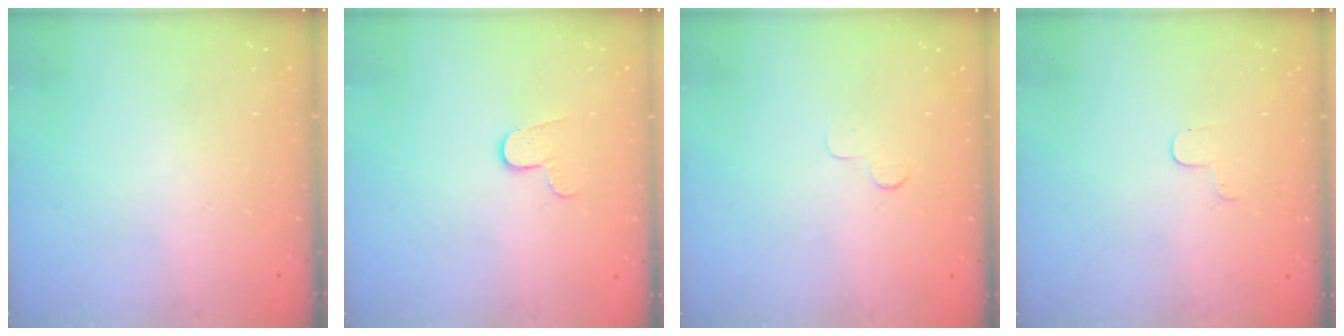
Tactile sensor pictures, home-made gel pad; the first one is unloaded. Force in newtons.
{"total": 5.7, "press": 5.7, "slide": 0.5}
{"total": 3.0, "press": 2.9, "slide": 0.3}
{"total": 3.4, "press": 3.4, "slide": 0.4}